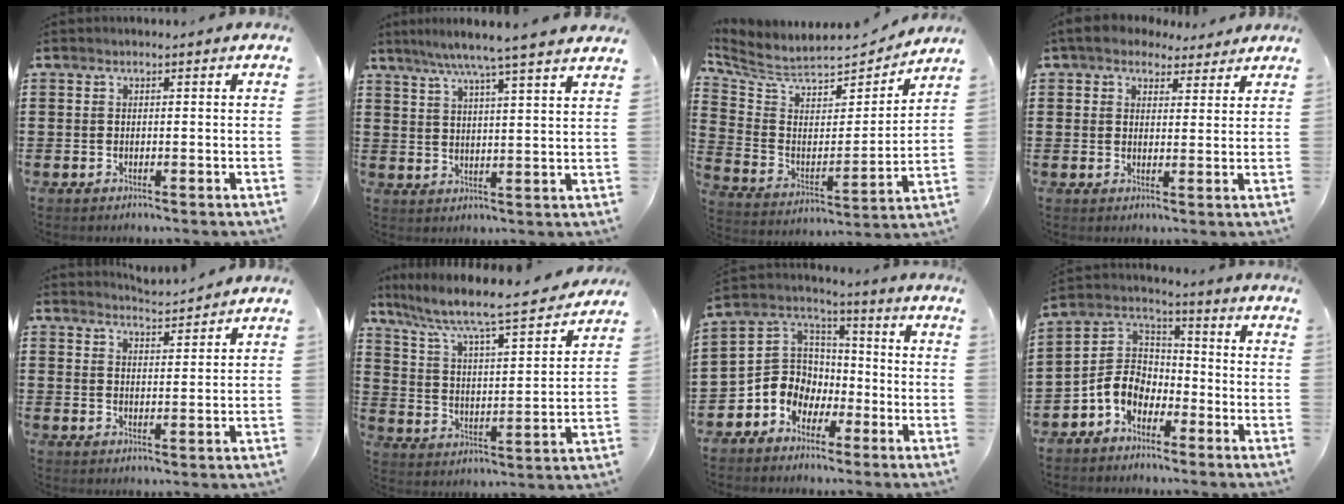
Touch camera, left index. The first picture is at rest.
{"total": 6.5, "force": [5.5, -1.0, 3.3], "torque": [-0.081, -0.025, 0.094]}
{"total": 6.3, "force": [5.7, 1.9, 1.9], "torque": [-0.072, -0.046, 0.094]}
{"total": 4.8, "force": [3.9, 2.3, 1.5], "torque": [-0.046, 0.000, 0.075]}
{"total": 3.5, "force": [3.5, -0.2, 0.3], "torque": [-0.017, -0.015, 0.062]}
{"total": 7.0, "force": [6.0, 0.3, 3.5], "torque": [-0.095, -0.048, 0.092]}
{"total": 7.2, "force": [-2.7, 6.5, 1.5], "torque": [-0.072, 0.003, -0.059]}
{"total": 7.0, "force": [-3.9, 5.0, 2.9], "torque": [-0.091, 0.008, -0.086]}